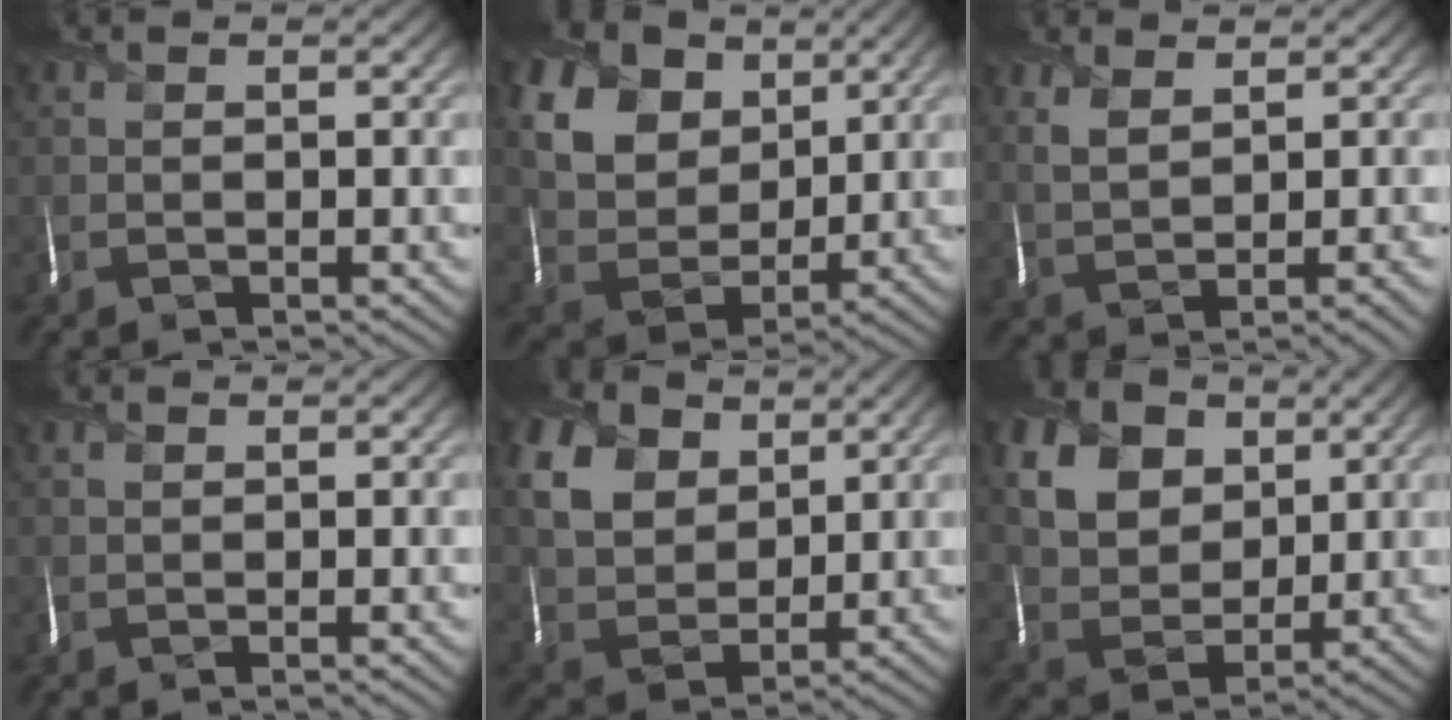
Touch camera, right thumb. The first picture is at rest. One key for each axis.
{"total": 15.3, "fx": 7.4, "fy": 10.8, "fz": 8.0, "tx": -0.231, "ty": 0.026, "tz": 0.157}
{"total": 3.9, "fx": 2.0, "fy": 1.4, "fz": 3.1, "tx": -0.070, "ty": 0.006, "tz": 0.047}
{"total": 0.6, "fx": 0.3, "fy": -0.1, "fz": 0.5, "tx": -0.010, "ty": 0.004, "tz": 0.003}
{"total": 12.0, "fx": 5.8, "fy": 8.3, "fz": 6.4, "tx": -0.198, "ty": 0.009, "tz": 0.120}
{"total": 13.2, "fx": 6.4, "fy": 9.3, "fz": 6.9, "tx": -0.187, "ty": 0.013, "tz": 0.124}